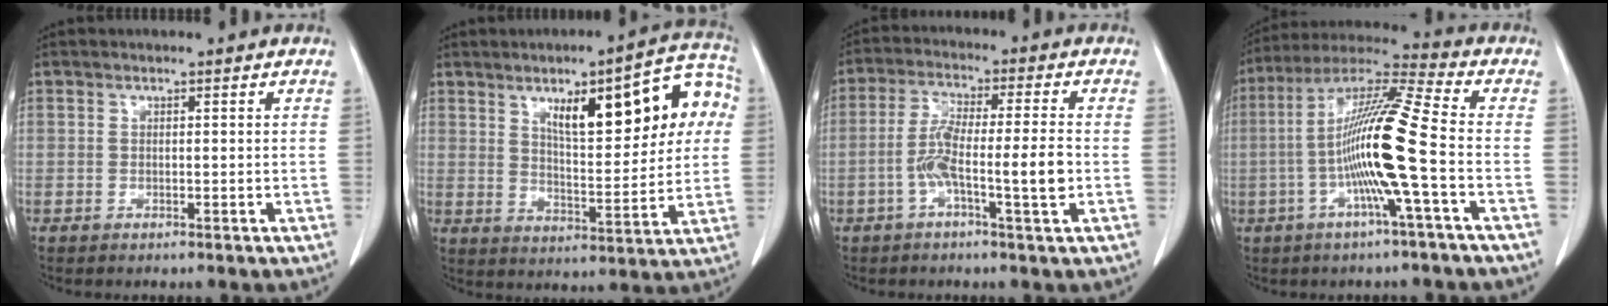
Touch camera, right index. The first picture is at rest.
{"total": 17.4, "force": [5.7, 4.9, 15.7], "torque": [-0.206, 0.030, 0.080]}
{"total": 8.6, "force": [-2.1, 0.4, 8.3], "torque": [-0.162, 0.009, -0.041]}
{"total": 14.2, "force": [-2.7, -0.9, 14.0], "torque": [-0.268, 0.007, -0.064]}